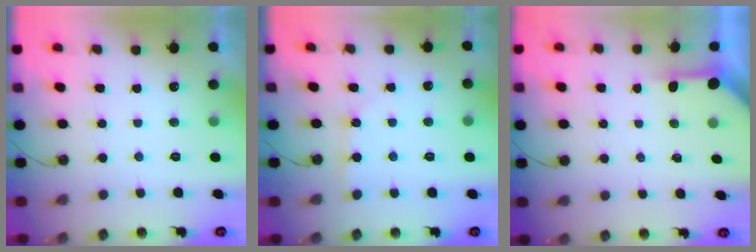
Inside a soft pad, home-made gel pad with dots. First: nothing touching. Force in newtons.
{"total": 2.2, "press": 2.2, "slide": 0.2}
{"total": 3.7, "press": 3.7, "slide": 0.3}